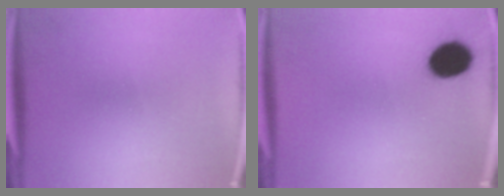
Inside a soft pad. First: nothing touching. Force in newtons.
{"total": 10.0}